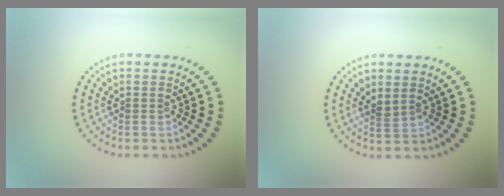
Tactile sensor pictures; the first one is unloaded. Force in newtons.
{"total": 1.2, "press": 0.9, "slide": 0.8}